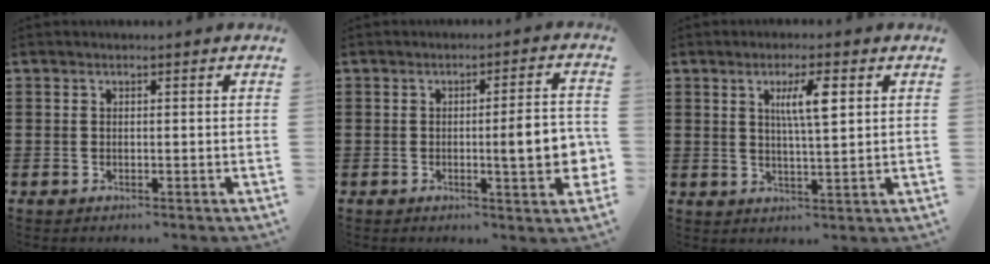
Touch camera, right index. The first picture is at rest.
{"total": 7.4, "force": [-0.6, 1.1, 7.3], "torque": [-0.098, -0.013, -0.014]}
{"total": 5.5, "force": [1.9, 1.0, 5.0], "torque": [-0.096, 0.005, 0.026]}